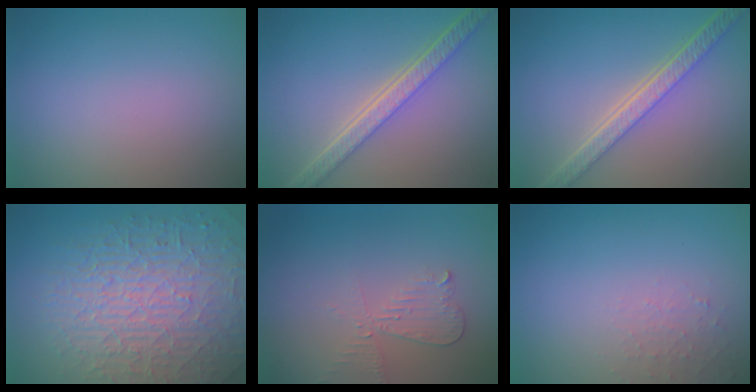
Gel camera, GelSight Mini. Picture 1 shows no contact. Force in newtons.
{"total": 5.7, "press": 4.3, "slide": 3.7}
{"total": 5.8, "press": 4.4, "slide": 3.8}
{"total": 9.9, "press": 6.5, "slide": 7.5}
{"total": 2.4, "press": 2.3, "slide": 0.5}
{"total": 1.3, "press": 1.3, "slide": 0.2}